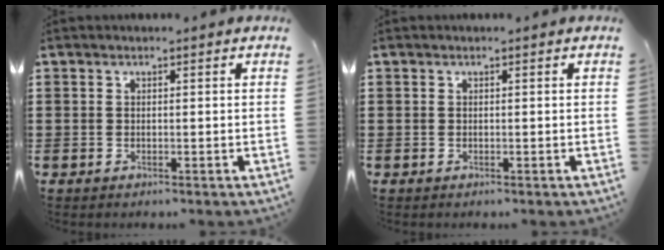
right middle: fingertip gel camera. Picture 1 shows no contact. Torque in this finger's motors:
{"motor_torque": [0.00, 0.00, 0.00, -0.01]}